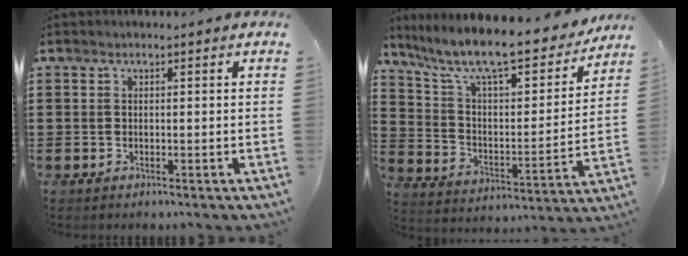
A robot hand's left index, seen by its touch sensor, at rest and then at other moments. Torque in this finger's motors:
{"motor_torque": [1.08, -1.06, 0.55, 0.21]}